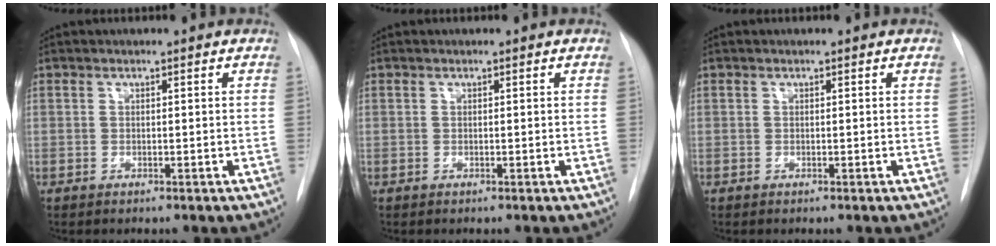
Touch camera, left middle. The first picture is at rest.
{"total": 0.0}
{"total": 0.0}